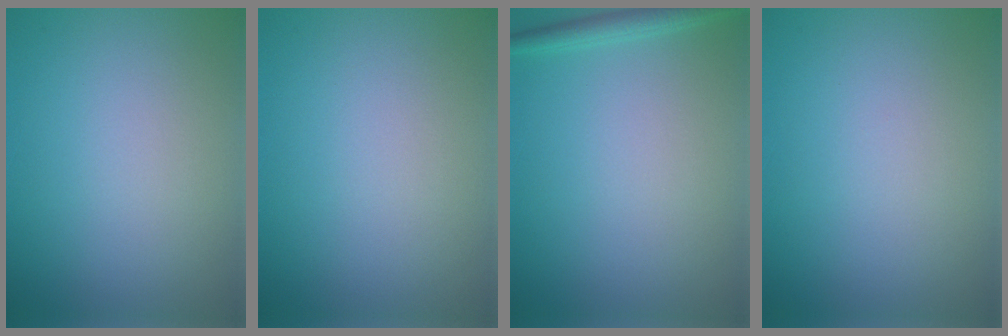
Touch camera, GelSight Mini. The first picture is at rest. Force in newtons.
{"total": 0.0}
{"total": 1.6, "press": 1.6, "slide": 0.1}
{"total": 0.0}